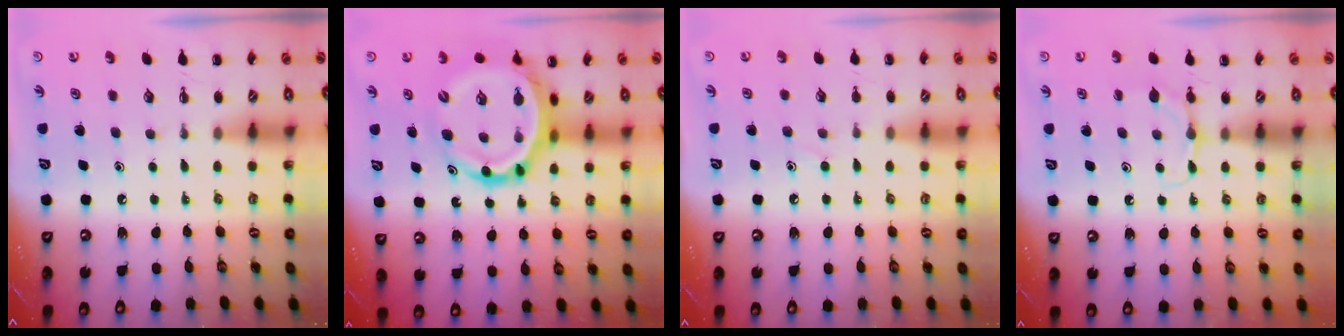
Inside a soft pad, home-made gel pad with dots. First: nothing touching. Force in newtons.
{"total": 14.2, "press": 13.6, "slide": 4.2}
{"total": 6.2, "press": 5.8, "slide": 2.4}
{"total": 5.1, "press": 4.9, "slide": 1.6}